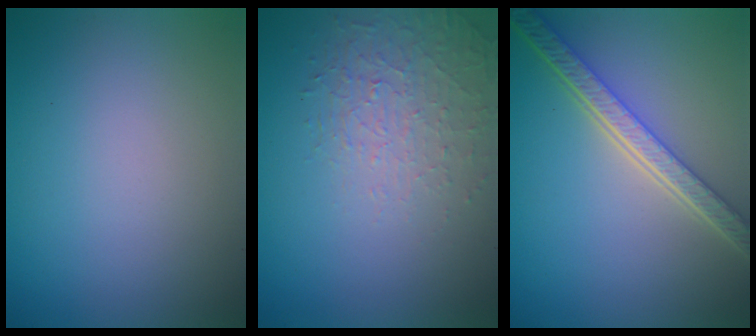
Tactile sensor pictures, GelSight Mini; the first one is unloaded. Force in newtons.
{"total": 1.6, "press": 1.0, "slide": 1.2}
{"total": 5.4, "press": 4.1, "slide": 3.5}